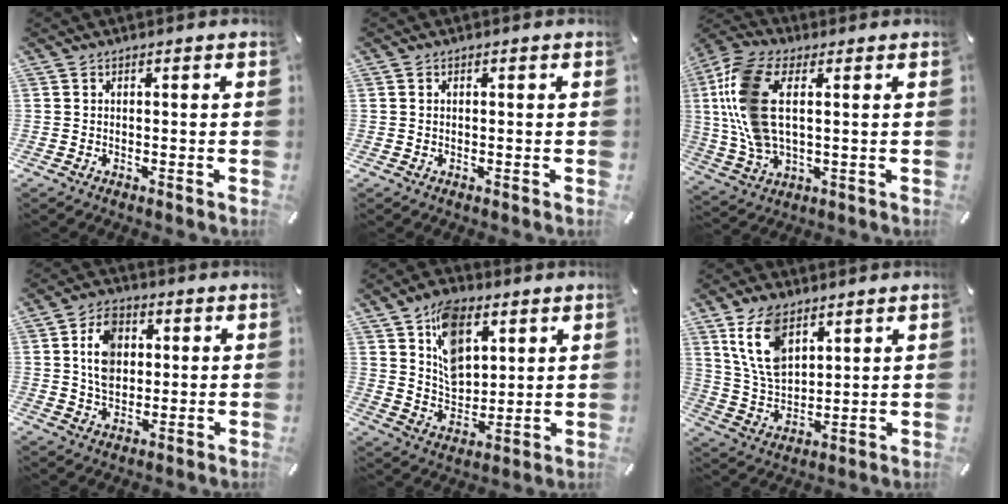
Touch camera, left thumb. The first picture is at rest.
{"total": 0.6, "force": [0.1, 0.5, 0.4], "torque": [-0.008, 0.004, 0.001]}
{"total": 14.6, "force": [2.6, 7.8, 12.0], "torque": [-0.275, -0.008, 0.051]}
{"total": 9.1, "force": [1.8, 6.9, 5.7], "torque": [-0.111, 0.005, 0.029]}
{"total": 12.3, "force": [6.1, 8.4, 6.6], "torque": [-0.111, -0.017, 0.116]}
{"total": 11.7, "force": [6.7, 6.6, 7.0], "torque": [-0.181, -0.021, 0.124]}